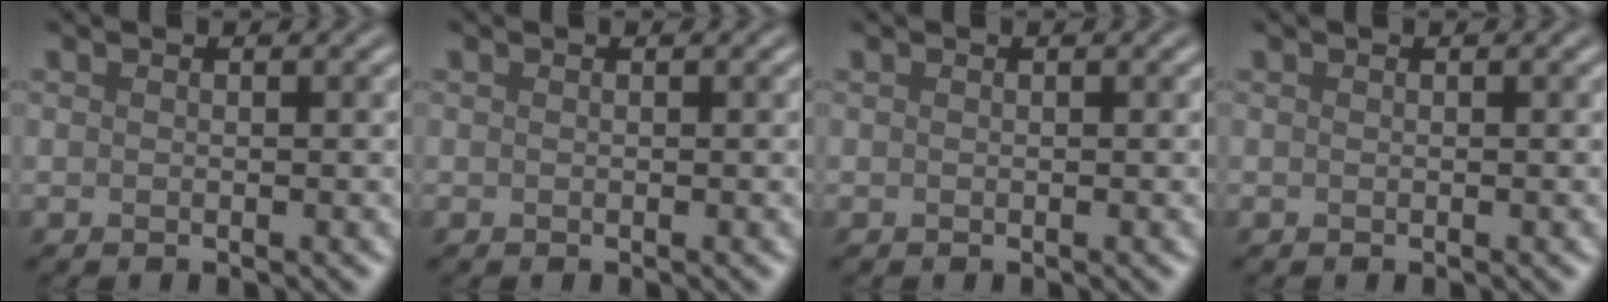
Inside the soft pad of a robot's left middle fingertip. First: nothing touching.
{"total": 0.0}
{"total": 0.0}
{"total": 0.0}